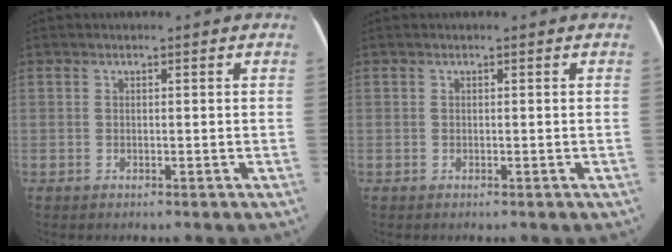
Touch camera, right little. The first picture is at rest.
{"total": 0.0}